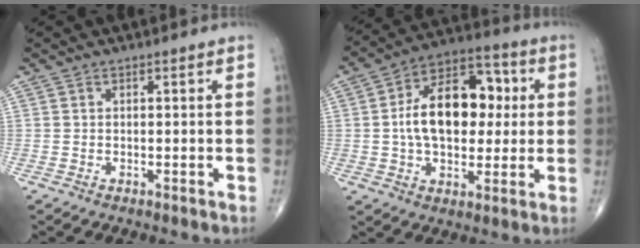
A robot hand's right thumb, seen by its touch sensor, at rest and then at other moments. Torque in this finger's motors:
{"motor_torque": [1.73, 2.09, 1.68, 0.08, 0.15]}